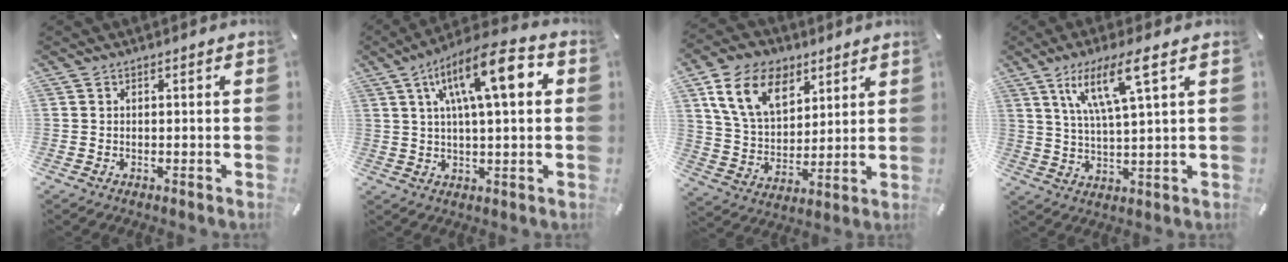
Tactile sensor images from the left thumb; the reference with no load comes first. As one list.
[{"total": 15.7, "force": [5.1, 5.1, 14.0], "torque": [-0.222, -0.003, 0.078]}, {"total": 14.4, "force": [7.4, 9.8, 7.5], "torque": [-0.164, -0.018, 0.142]}, {"total": 11.8, "force": [5.8, 2.4, 10.0], "torque": [-0.196, 0.004, 0.099]}]